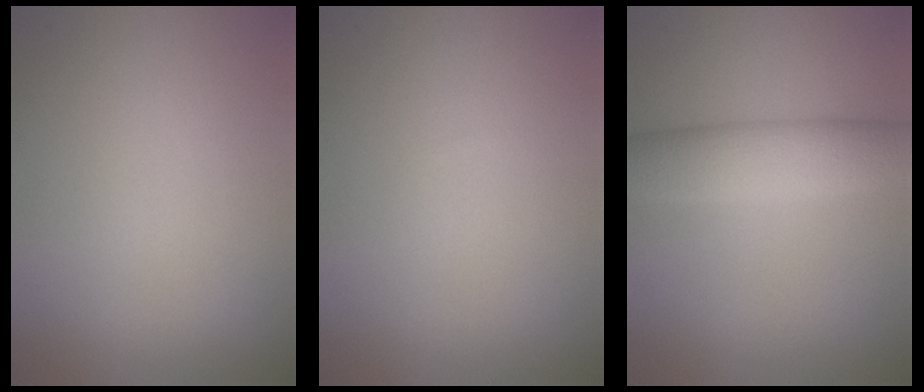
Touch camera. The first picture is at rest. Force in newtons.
{"total": 0.0}
{"total": 5.2, "press": 5.2, "slide": 0.1}